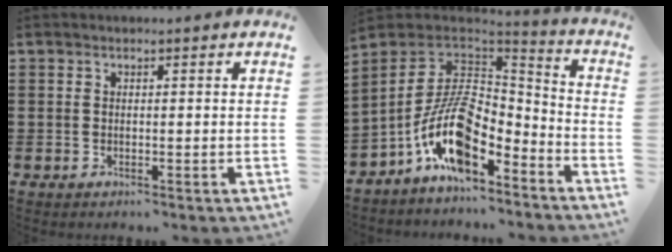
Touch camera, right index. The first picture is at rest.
{"total": 13.8, "force": [-6.2, 6.5, 10.6], "torque": [-0.233, 0.012, -0.126]}